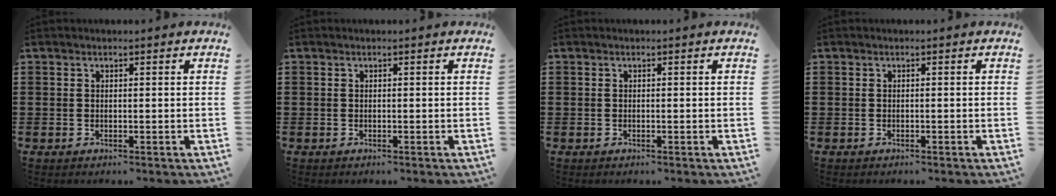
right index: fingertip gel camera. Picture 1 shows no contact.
{"total": 0.0}
{"total": 0.0}
{"total": 0.0}